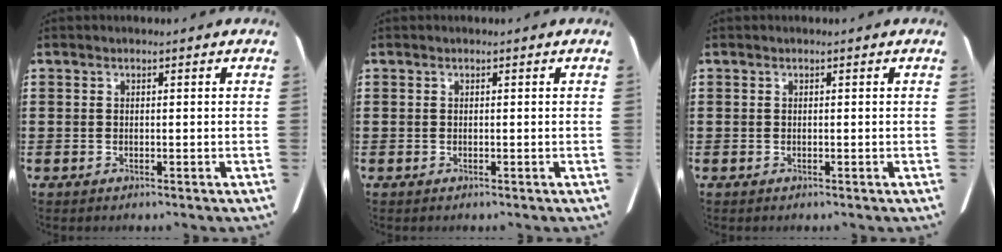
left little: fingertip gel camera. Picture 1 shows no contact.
{"total": 0.0}
{"total": 0.0}